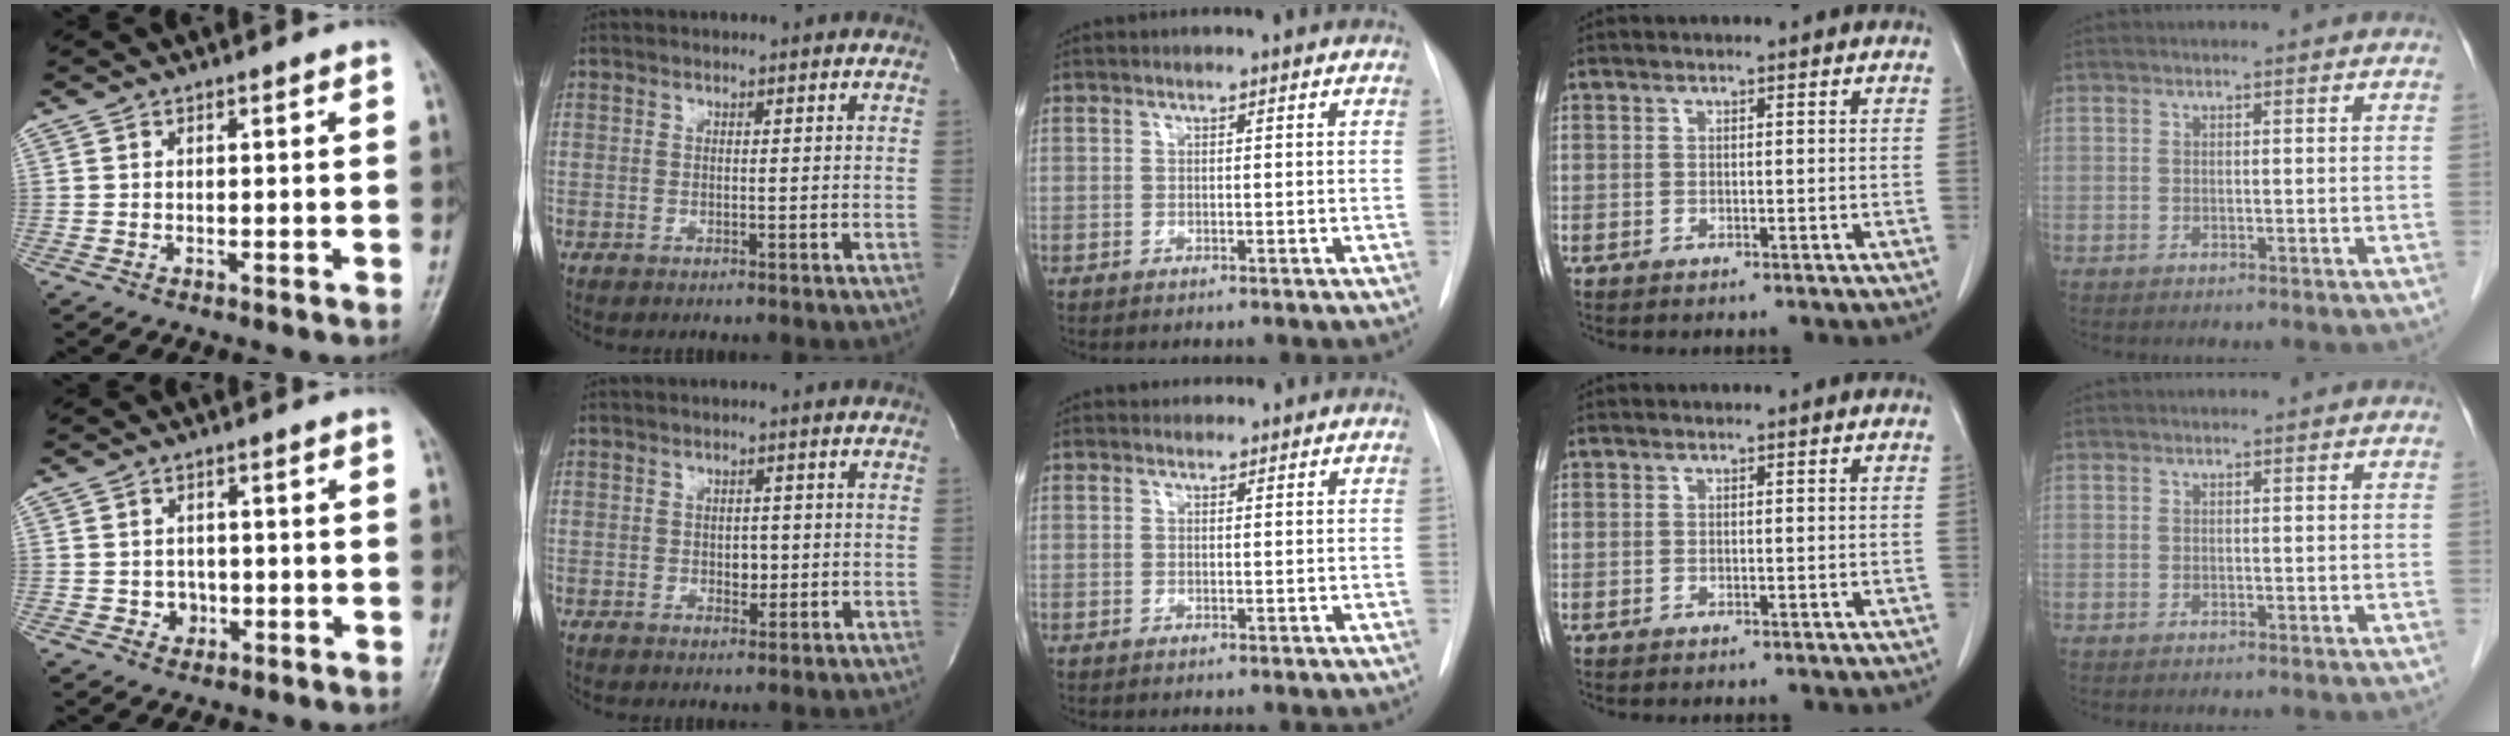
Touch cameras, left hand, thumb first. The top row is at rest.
{"thumb": {"total": 2.8, "force": [-0.7, 2.6, 1.0], "torque": [0.003, 0.007, -0.008]}, "index": {"total": 1.9, "force": [-0.3, 1.3, 1.4], "torque": [-0.018, 0.001, -0.001]}, "middle": {"total": 1.3, "force": [1.2, 0.6, -0.1], "torque": [0.001, 0.013, 0.018]}}